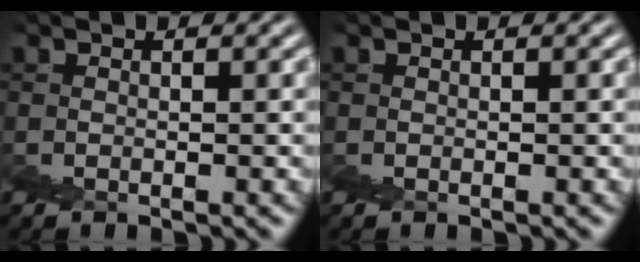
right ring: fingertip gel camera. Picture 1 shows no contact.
{"total": 0.0}